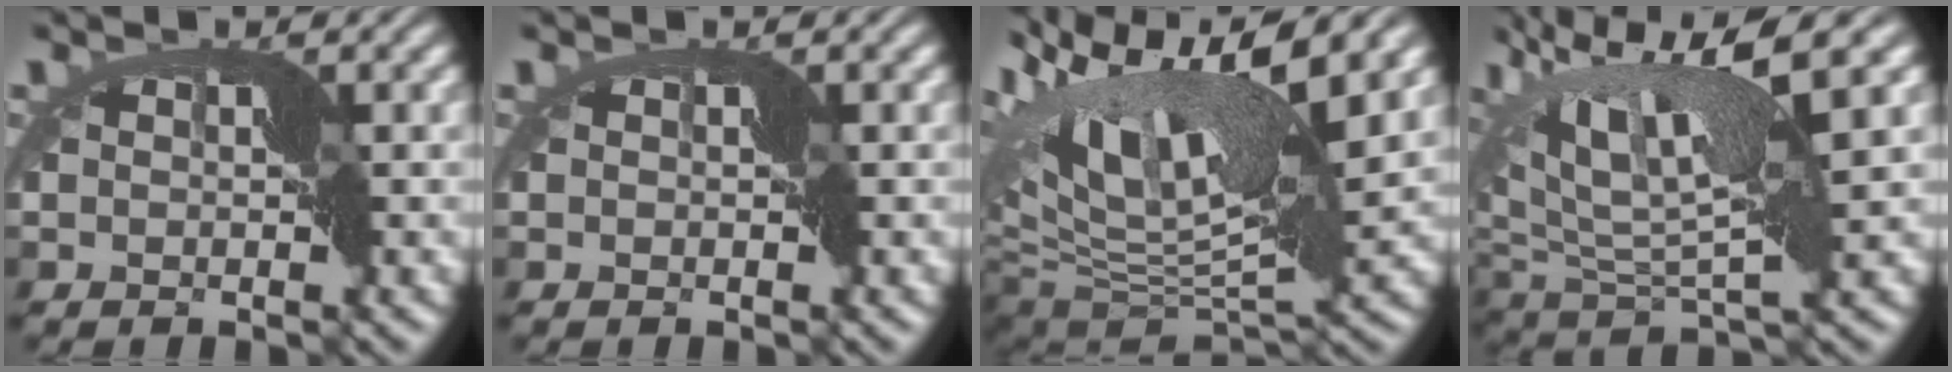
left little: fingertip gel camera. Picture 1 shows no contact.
{"total": 0.0}
{"total": 14.0, "force": [6.1, 4.5, 11.7], "torque": [-0.219, 0.020, 0.111]}
{"total": 9.1, "force": [5.5, 1.3, 7.1], "torque": [-0.165, 0.012, 0.099]}